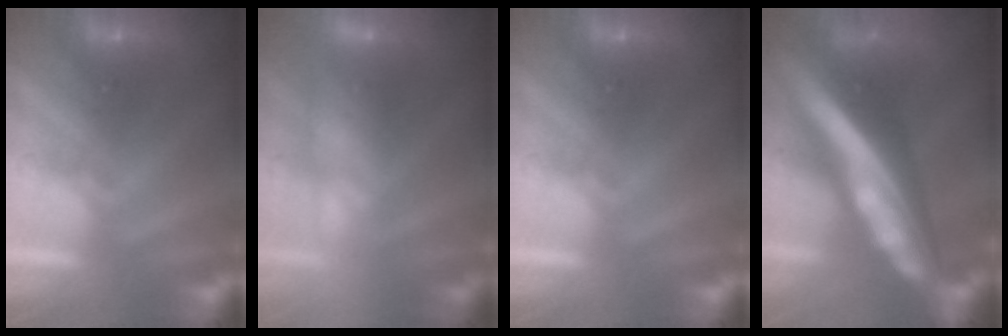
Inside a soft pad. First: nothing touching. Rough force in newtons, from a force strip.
{"total": 2.6}
{"total": 0.0}
{"total": 8.1}